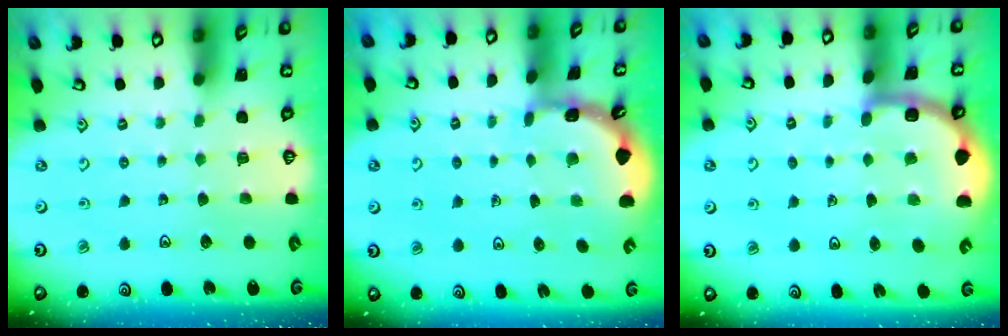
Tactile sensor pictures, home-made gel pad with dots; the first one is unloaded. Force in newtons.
{"total": 1.8, "press": 1.7, "slide": 0.0}
{"total": 5.6, "press": 5.4, "slide": 1.5}